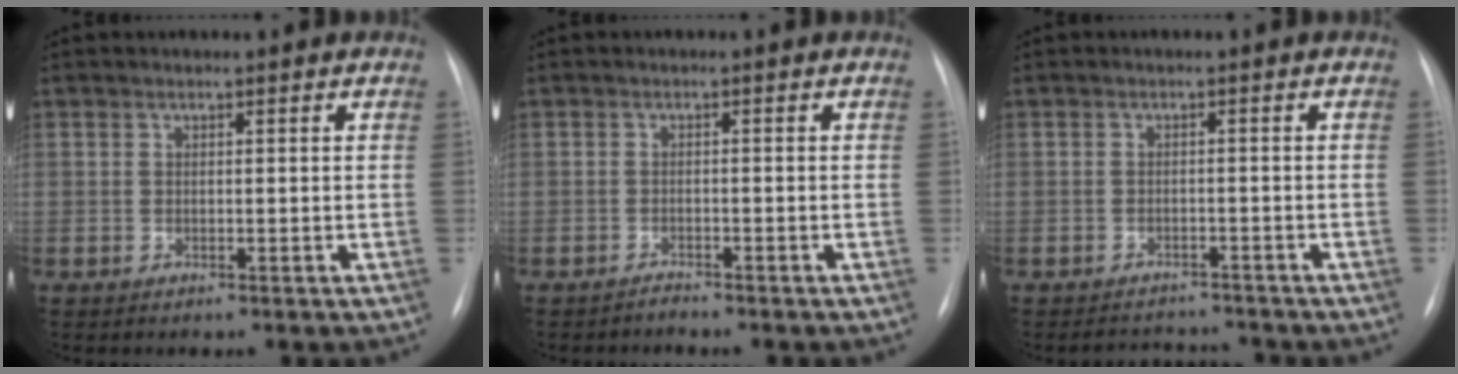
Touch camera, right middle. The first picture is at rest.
{"total": 0.9, "force": [-0.9, -0.1, -0.1], "torque": [0.002, -0.004, -0.013]}
{"total": 3.8, "force": [-3.7, 0.8, -0.3], "torque": [0.003, 0.003, -0.053]}